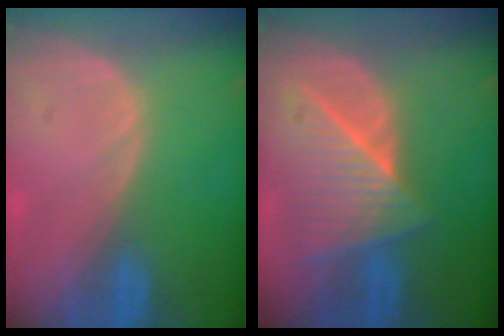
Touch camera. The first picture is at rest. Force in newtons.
{"total": 7.7, "press": 7.6, "slide": 1.2}